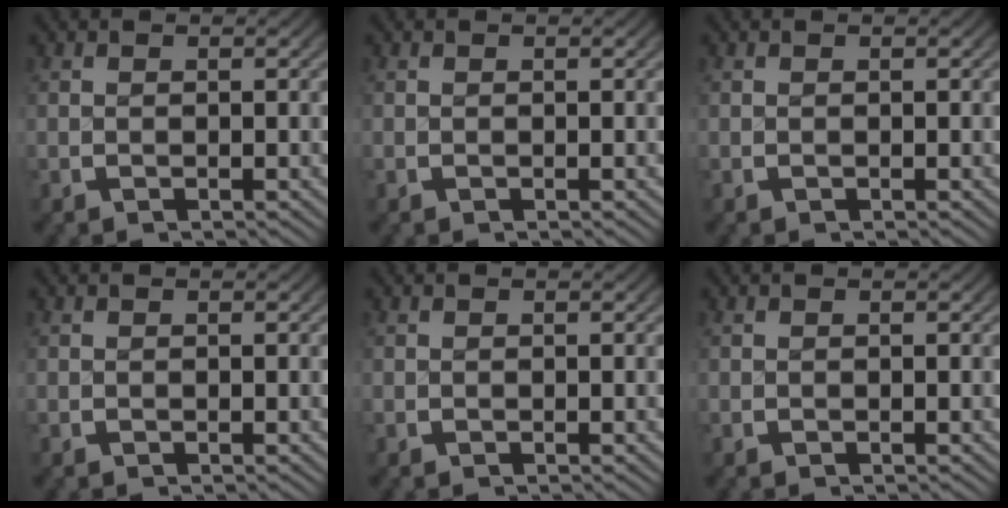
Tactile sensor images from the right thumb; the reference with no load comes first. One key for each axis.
{"total": 0.0}
{"total": 0.0}
{"total": 0.0}
{"total": 0.0}
{"total": 0.0}